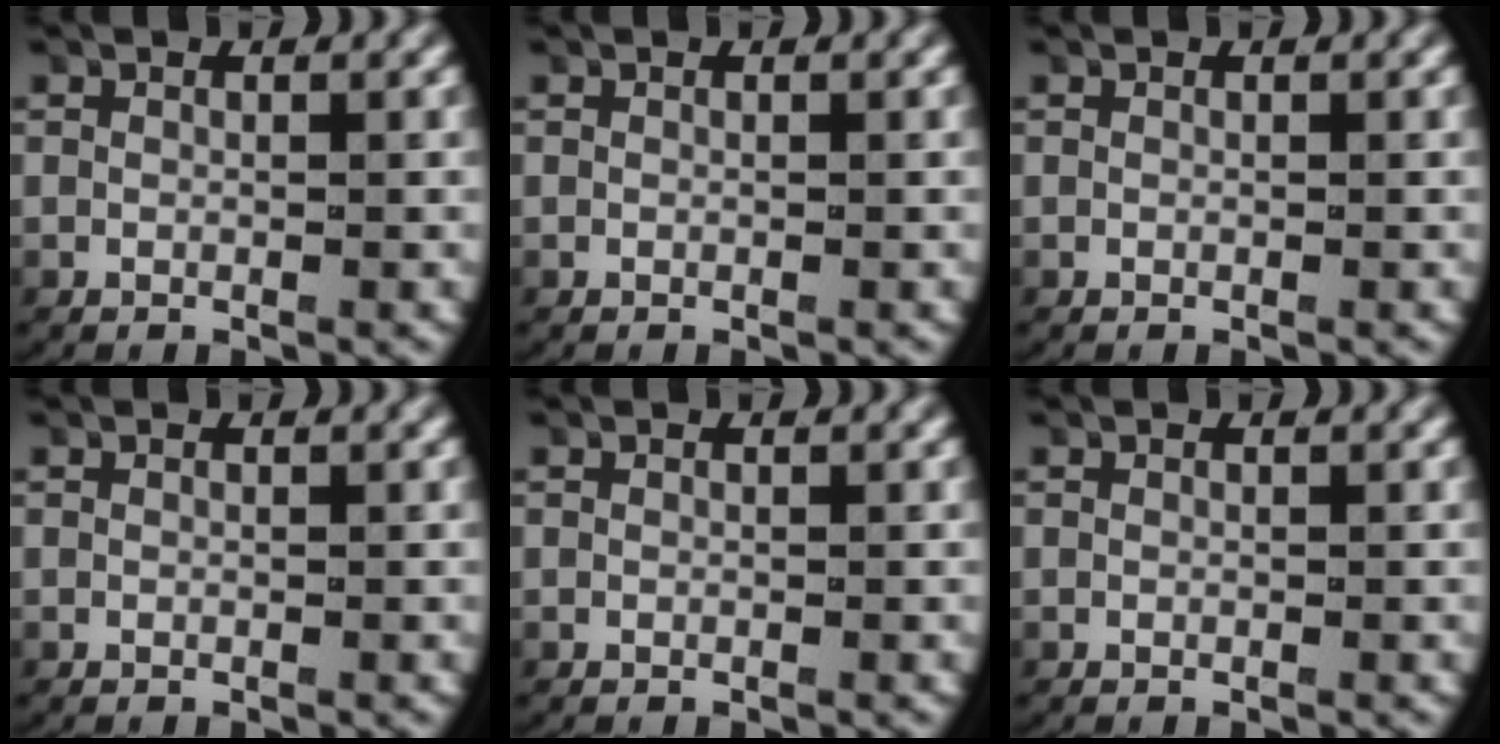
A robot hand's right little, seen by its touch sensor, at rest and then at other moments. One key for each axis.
{"total": 0.0}
{"total": 0.0}
{"total": 0.0}
{"total": 0.0}
{"total": 0.0}